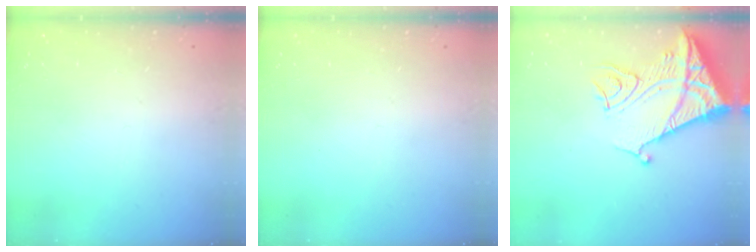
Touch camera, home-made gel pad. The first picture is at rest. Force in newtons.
{"total": 0.0}
{"total": 13.8, "press": 13.7, "slide": 1.4}